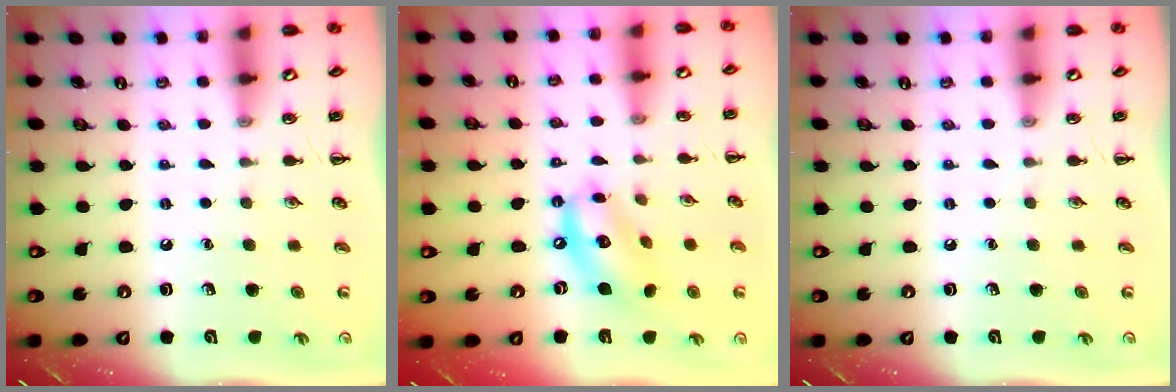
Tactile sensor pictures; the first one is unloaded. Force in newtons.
{"total": 12.5, "press": 12.3, "slide": 2.2}
{"total": 0.0}